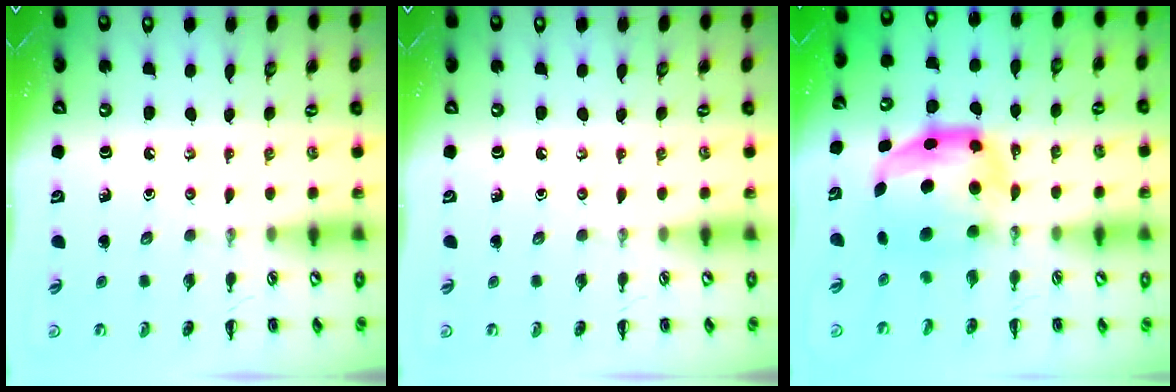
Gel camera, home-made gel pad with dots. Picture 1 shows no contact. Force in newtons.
{"total": 0.0}
{"total": 7.1, "press": 6.9, "slide": 1.6}